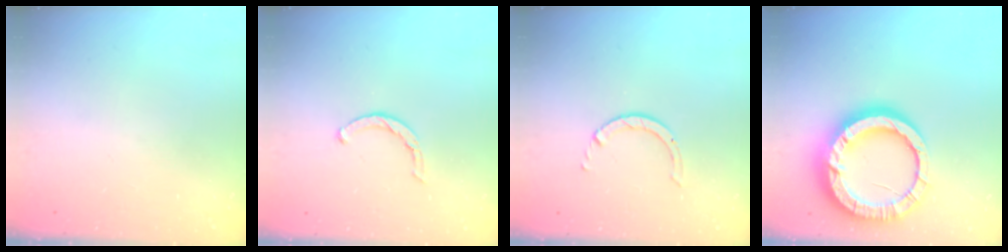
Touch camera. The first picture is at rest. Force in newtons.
{"total": 3.6, "press": 3.5, "slide": 0.8}
{"total": 1.7, "press": 1.7, "slide": 0.1}
{"total": 21.5, "press": 21.5, "slide": 1.8}